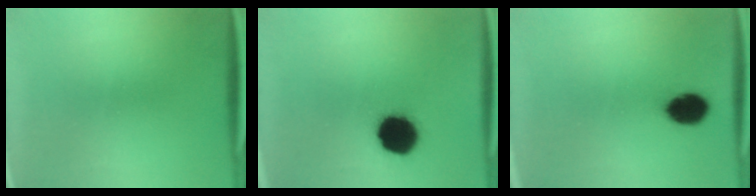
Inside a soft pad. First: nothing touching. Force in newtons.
{"total": 14.6}
{"total": 7.9}